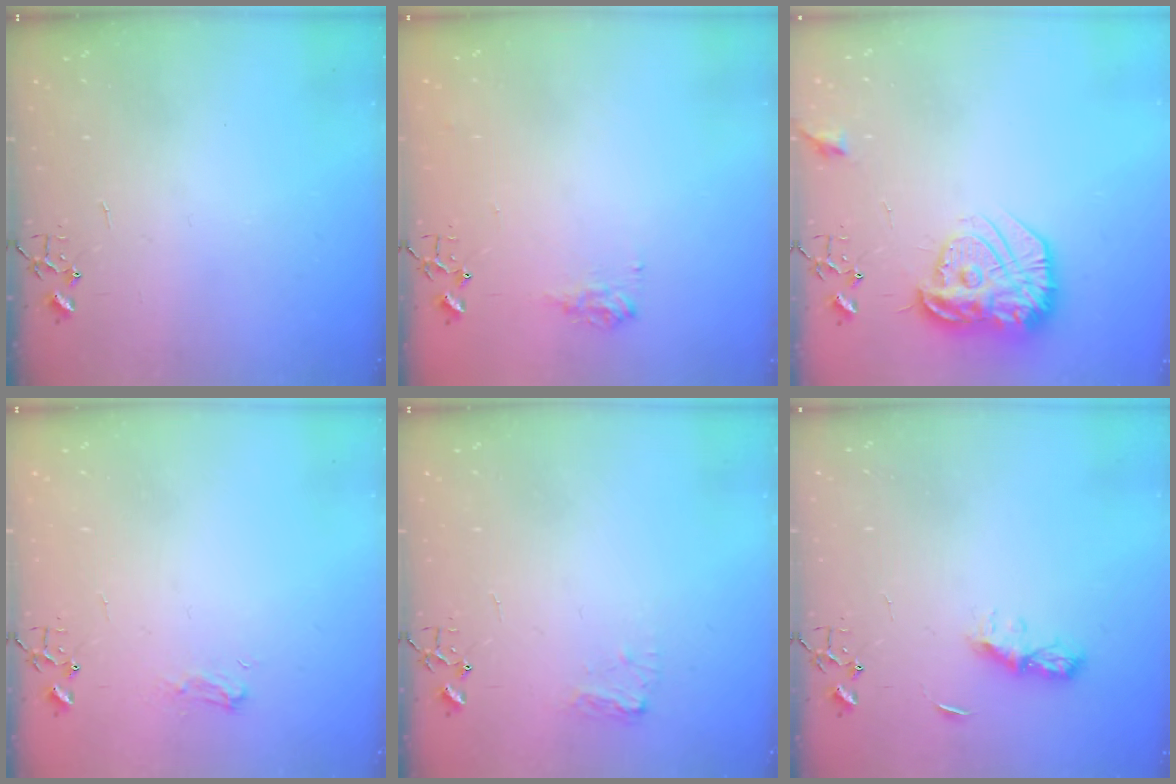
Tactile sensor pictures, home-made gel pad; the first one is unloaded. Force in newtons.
{"total": 8.0, "press": 8.0, "slide": 0.4}
{"total": 17.6, "press": 17.6, "slide": 1.3}
{"total": 6.6, "press": 6.6, "slide": 0.5}
{"total": 6.6, "press": 6.6, "slide": 0.2}
{"total": 6.4, "press": 6.3, "slide": 0.7}